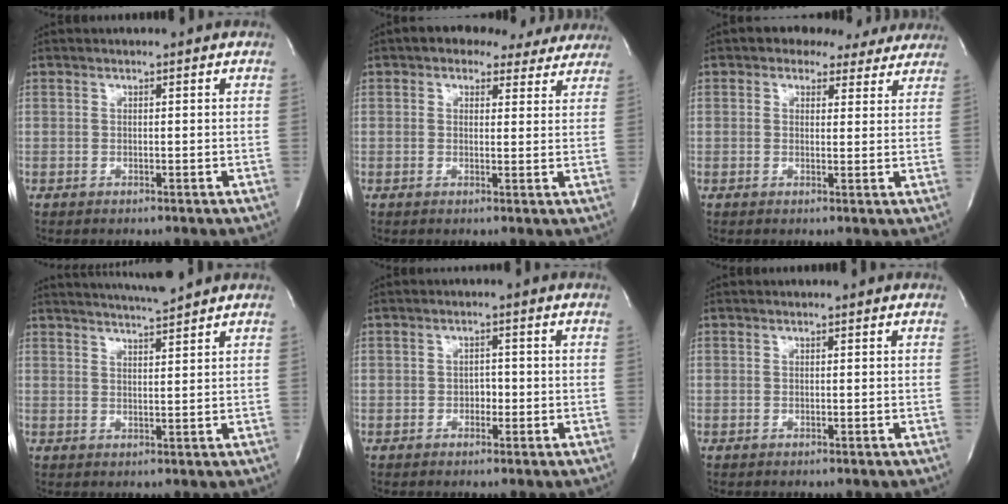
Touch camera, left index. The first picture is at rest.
{"total": 8.9, "force": [7.2, 4.5, 2.7], "torque": [-0.015, 0.020, 0.072]}
{"total": 7.3, "force": [5.9, 4.0, 1.6], "torque": [-0.005, 0.013, 0.056]}
{"total": 5.4, "force": [5.0, -1.3, 1.6], "torque": [-0.032, -0.003, 0.080]}
{"total": 1.7, "force": [-0.8, 1.1, 1.0], "torque": [-0.011, 0.001, -0.013]}
{"total": 0.0}